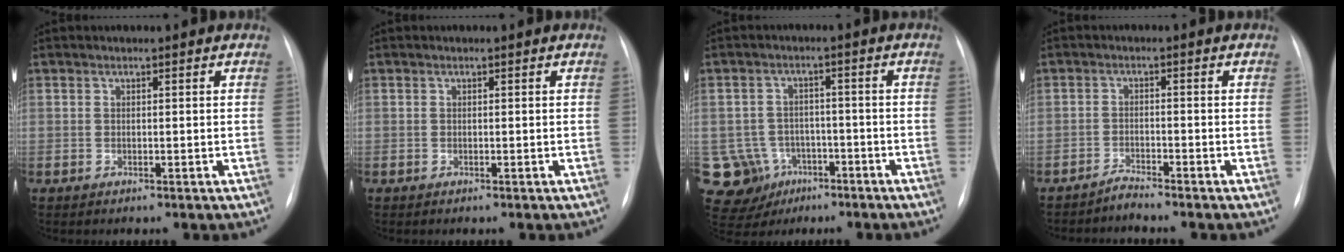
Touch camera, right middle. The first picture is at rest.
{"total": 0.0}
{"total": 10.0, "force": [-4.1, 9.0, 1.6], "torque": [-0.047, 0.017, -0.049]}
{"total": 1.9, "force": [-1.8, -0.4, -0.2], "torque": [0.005, -0.009, -0.034]}